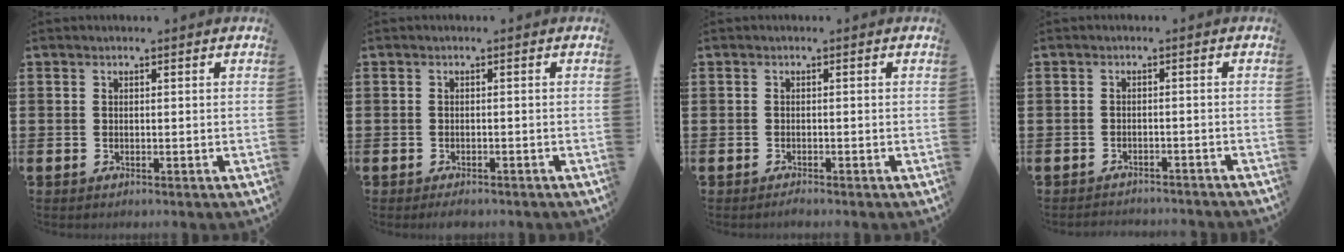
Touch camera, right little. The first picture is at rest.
{"total": 0.7, "force": [-0.7, 0.2, 0.2], "torque": [-0.007, -0.003, -0.013]}
{"total": 0.6, "force": [-0.5, 0.0, 0.3], "torque": [-0.006, -0.002, -0.011]}
{"total": 1.4, "force": [-1.4, -0.1, -0.1], "torque": [-0.002, 0.003, -0.030]}